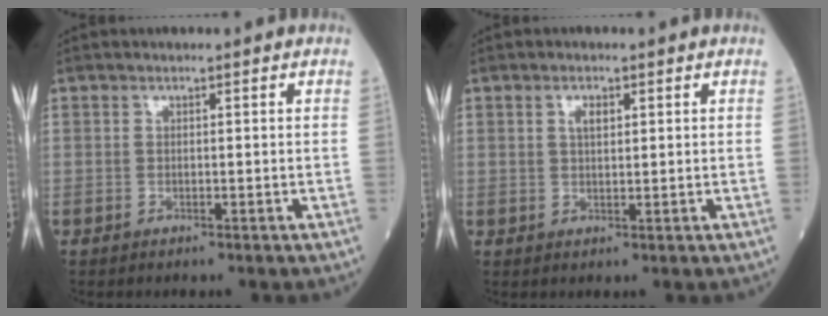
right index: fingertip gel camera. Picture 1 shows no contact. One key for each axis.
{"total": 2.0, "fx": 0.9, "fy": 0.8, "fz": 1.7, "tx": -0.031, "ty": 0.001, "tz": 0.015}